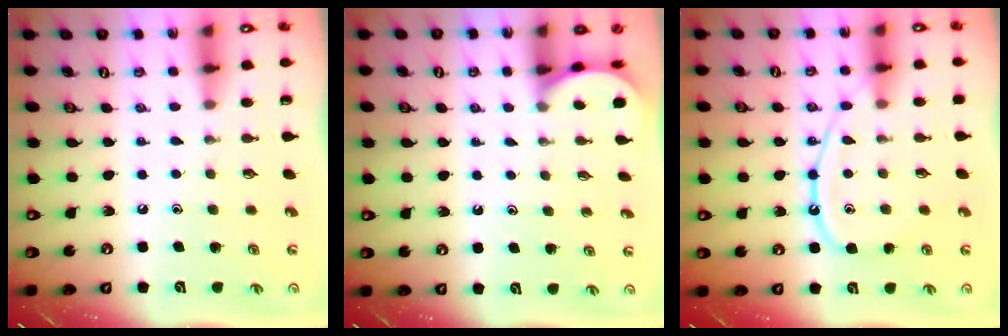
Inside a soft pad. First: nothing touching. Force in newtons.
{"total": 2.0, "press": 2.0, "slide": 0.2}
{"total": 11.1, "press": 11.1, "slide": 1.2}